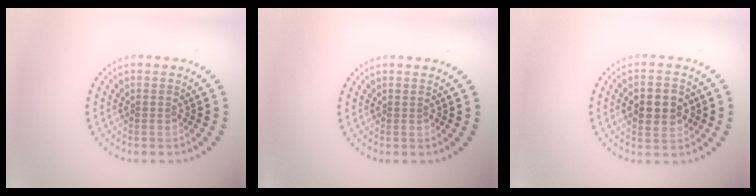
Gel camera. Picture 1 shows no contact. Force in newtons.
{"total": 0.0}
{"total": 4.6, "press": 4.6, "slide": 0.2}